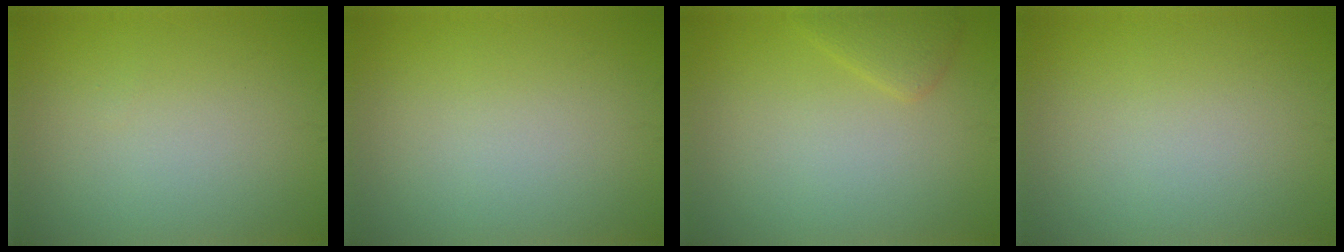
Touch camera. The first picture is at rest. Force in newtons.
{"total": 0.0}
{"total": 1.6, "press": 1.6, "slide": 0.1}
{"total": 0.0}